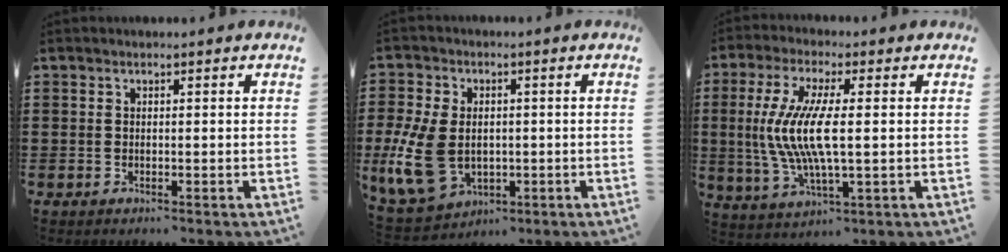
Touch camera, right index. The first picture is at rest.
{"total": 10.9, "force": [-1.5, 7.3, 7.9], "torque": [-0.198, 0.001, -0.028]}
{"total": 9.4, "force": [0.0, 2.2, 9.2], "torque": [-0.209, -0.020, -0.010]}